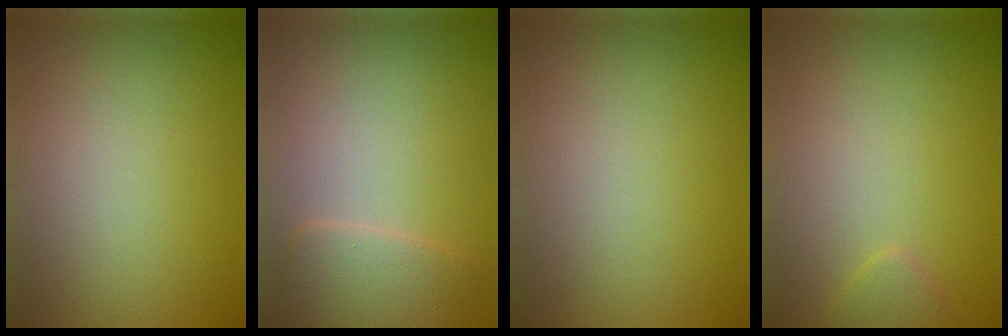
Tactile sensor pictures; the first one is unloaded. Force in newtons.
{"total": 2.8, "press": 2.8, "slide": 0.2}
{"total": 0.0}
{"total": 1.1, "press": 1.1, "slide": 0.1}